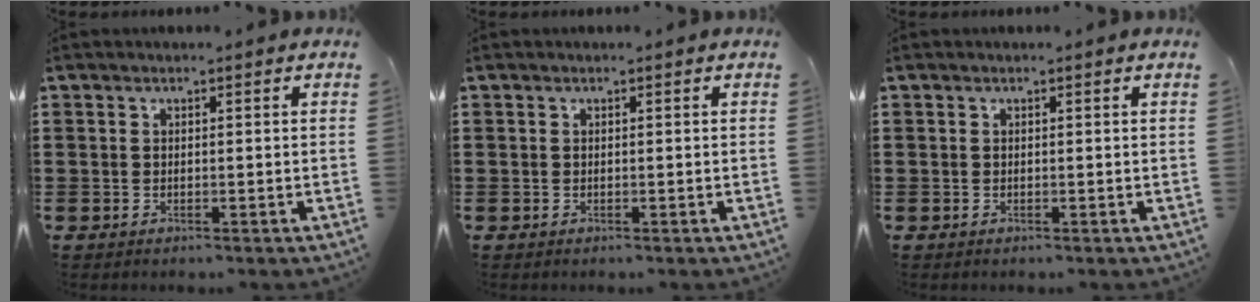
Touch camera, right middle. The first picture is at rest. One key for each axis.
{"total": 0.0}
{"total": 0.0}